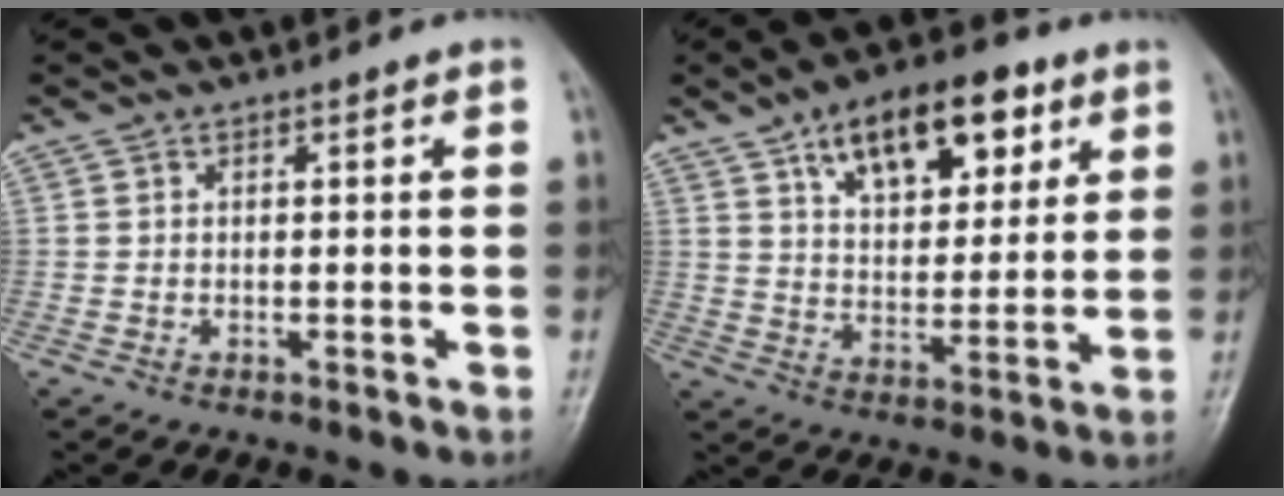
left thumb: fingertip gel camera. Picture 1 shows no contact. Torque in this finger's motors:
{"motor_torque": [0.46, 0.70, 0.42, -0.58, 0.20]}